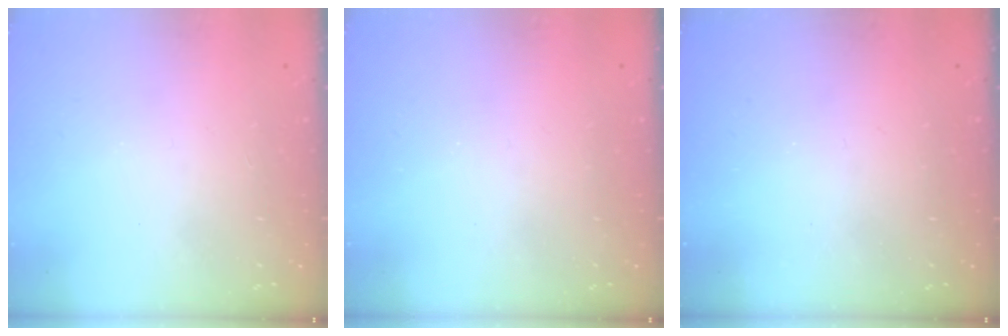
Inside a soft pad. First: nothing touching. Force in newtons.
{"total": 0.0}
{"total": 0.0}